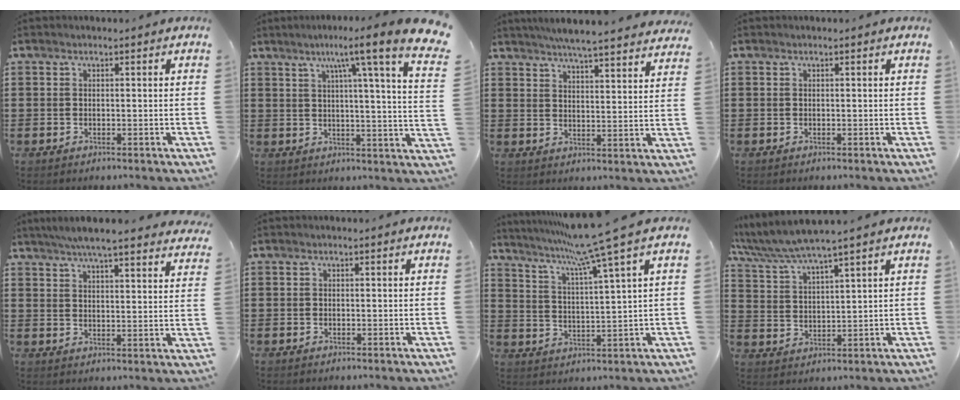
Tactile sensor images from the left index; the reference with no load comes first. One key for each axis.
{"total": 10.5, "fx": 6.9, "fy": -0.8, "fz": 7.9, "tx": -0.150, "ty": -0.050, "tz": 0.090}
{"total": 5.4, "fx": 5.1, "fy": -0.3, "fz": 1.5, "tx": -0.048, "ty": -0.026, "tz": 0.090}
{"total": 0.0}
{"total": 5.8, "fx": 5.4, "fy": -0.1, "fz": 2.2, "tx": -0.061, "ty": -0.021, "tz": 0.096}
{"total": 0.0}
{"total": 8.6, "fx": 6.5, "fy": -1.9, "fz": 5.4, "tx": -0.127, "ty": -0.038, "tz": 0.102}
{"total": 5.0, "fx": 4.5, "fy": -0.1, "fz": 2.2, "tx": -0.061, "ty": -0.024, "tz": 0.076}